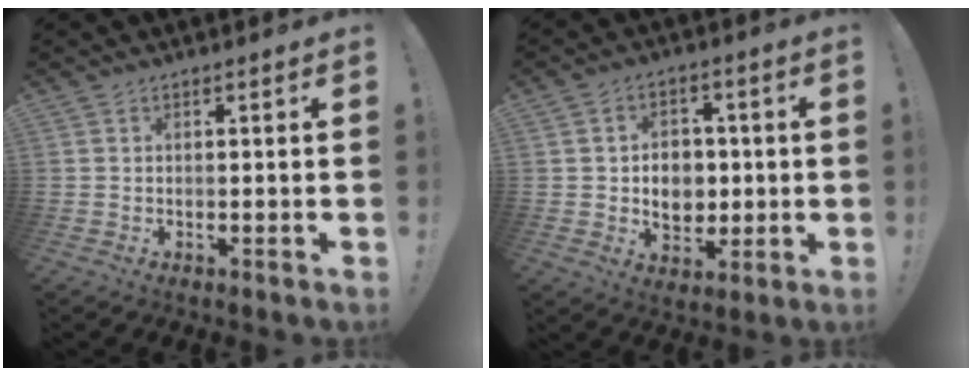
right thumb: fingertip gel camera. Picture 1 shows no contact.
{"total": 9.8, "force": [0.2, 8.1, 5.5], "torque": [-0.080, 0.000, 0.011]}